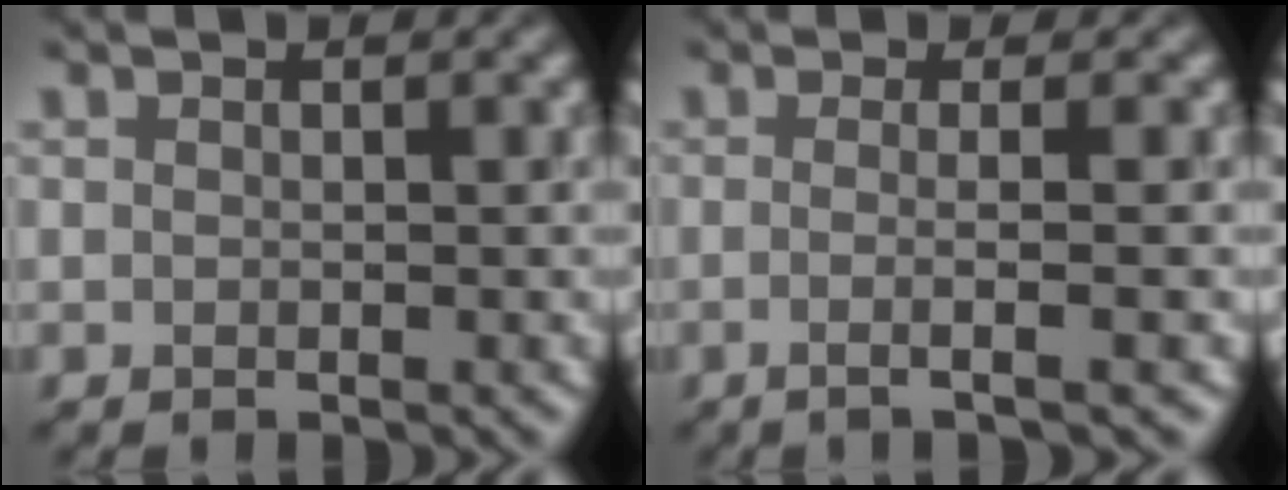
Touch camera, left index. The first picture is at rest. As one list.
[{"total": 3.0, "force": [-0.5, 0.6, 2.9], "torque": [-0.033, 0.006, -0.020]}]